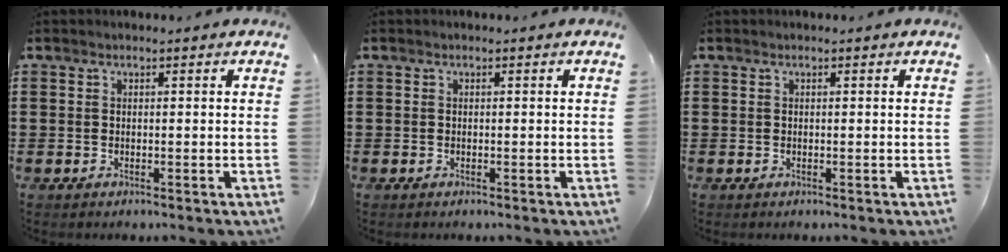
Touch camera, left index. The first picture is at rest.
{"total": 0.0}
{"total": 0.0}